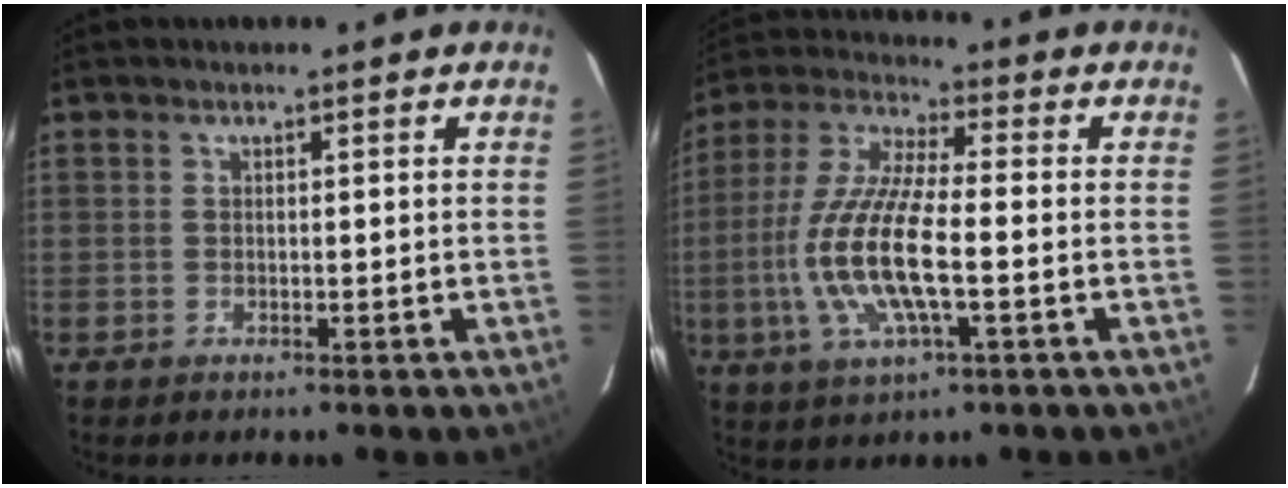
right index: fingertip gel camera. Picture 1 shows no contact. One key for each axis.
{"total": 15.1, "fx": -3.0, "fy": 4.0, "fz": 14.2, "tx": -0.295, "ty": -0.007, "tz": -0.060}